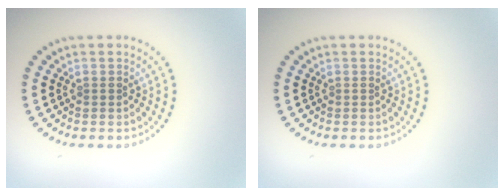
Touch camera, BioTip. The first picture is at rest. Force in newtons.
{"total": 0.0}